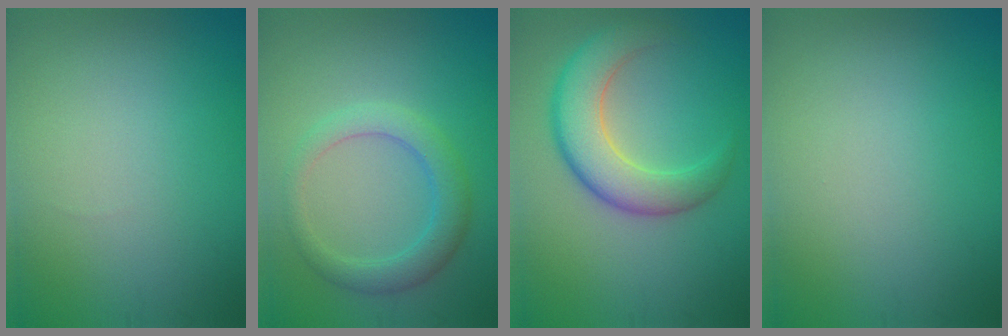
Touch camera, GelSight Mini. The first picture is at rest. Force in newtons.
{"total": 3.4, "press": 3.4, "slide": 0.2}
{"total": 6.0, "press": 6.0, "slide": 0.3}
{"total": 0.0}